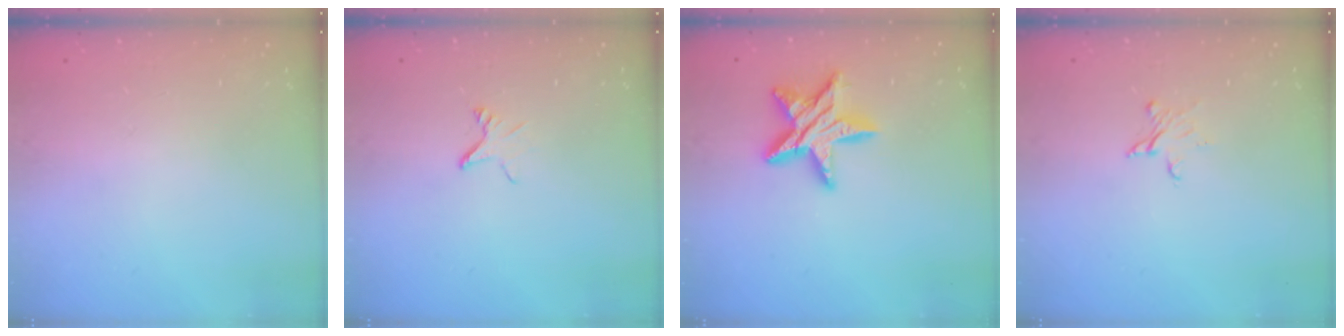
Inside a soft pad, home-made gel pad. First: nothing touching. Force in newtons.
{"total": 2.3, "press": 2.3, "slide": 0.2}
{"total": 13.0, "press": 13.0, "slide": 0.9}
{"total": 3.3, "press": 3.3, "slide": 0.3}